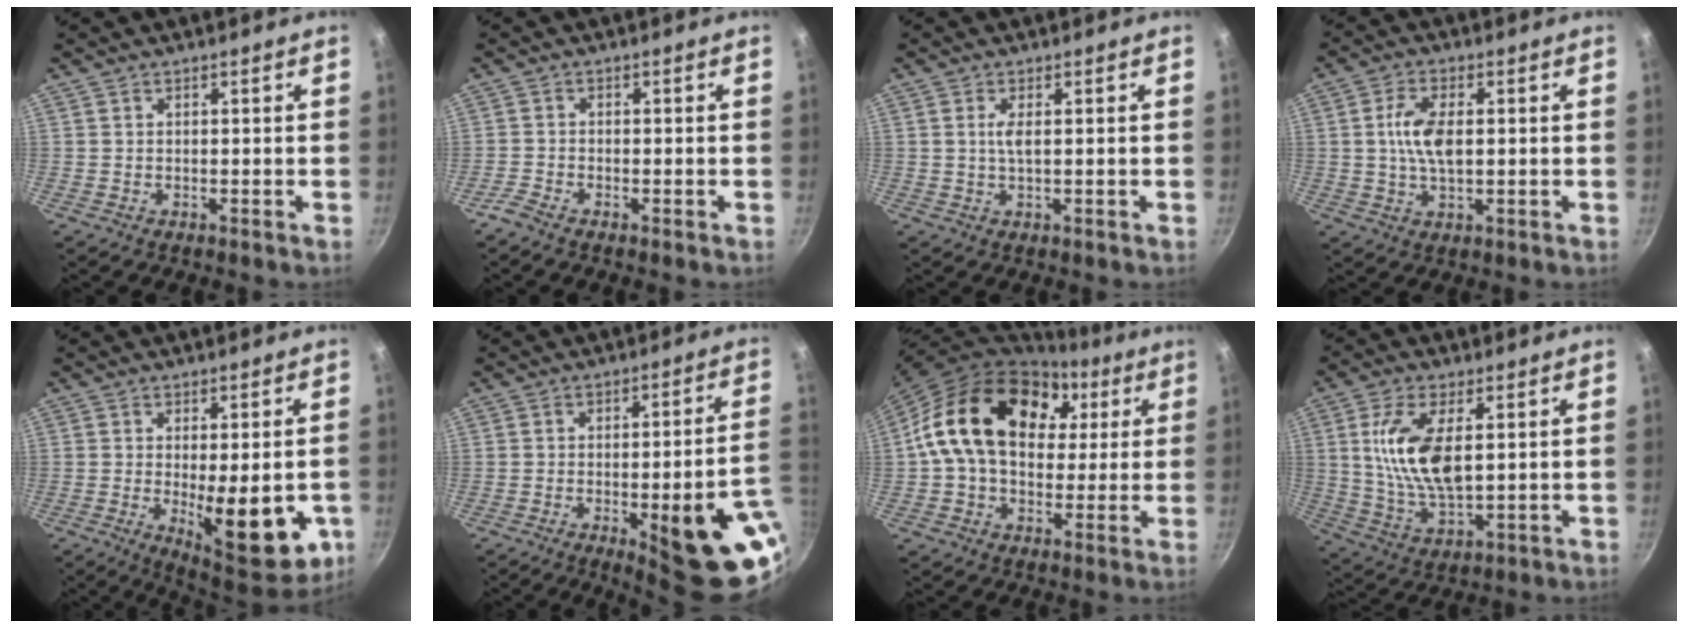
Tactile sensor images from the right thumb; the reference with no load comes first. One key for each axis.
{"total": 1.9, "fx": -1.7, "fy": 0.4, "fz": 0.8, "tx": -0.033, "ty": 0.011, "tz": -0.040}
{"total": 2.2, "fx": 0.4, "fy": 0.6, "fz": 2.1, "tx": -0.048, "ty": 0.000, "tz": 0.010}
{"total": 7.4, "fx": 0.7, "fy": 3.7, "fz": 6.3, "tx": -0.121, "ty": 0.006, "tz": 0.012}
{"total": 16.5, "fx": -3.5, "fy": 6.4, "fz": 14.9, "tx": -0.168, "ty": -0.016, "tz": -0.032}
{"total": 21.6, "fx": -7.1, "fy": 5.9, "fz": 19.5, "tx": -0.196, "ty": 0.015, "tz": -0.082}
{"total": 22.5, "fx": 5.8, "fy": 15.8, "fz": 15.0, "tx": -0.238, "ty": 0.019, "tz": 0.085}
{"total": 13.1, "fx": 2.7, "fy": 6.1, "fz": 11.3, "tx": -0.213, "ty": -0.012, "tz": 0.058}